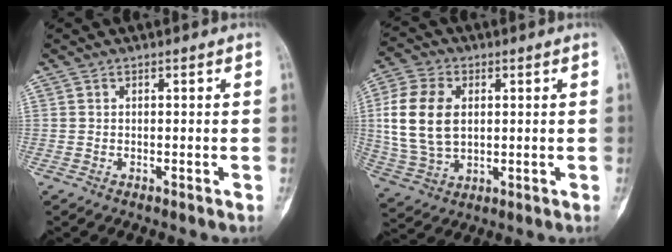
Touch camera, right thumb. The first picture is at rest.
{"total": 13.4, "force": [1.9, 8.9, 9.8], "torque": [-0.194, 0.002, 0.040]}